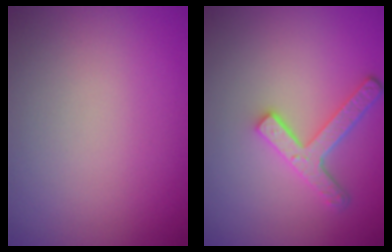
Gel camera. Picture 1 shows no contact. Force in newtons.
{"total": 3.8, "press": 3.0, "slide": 2.3}